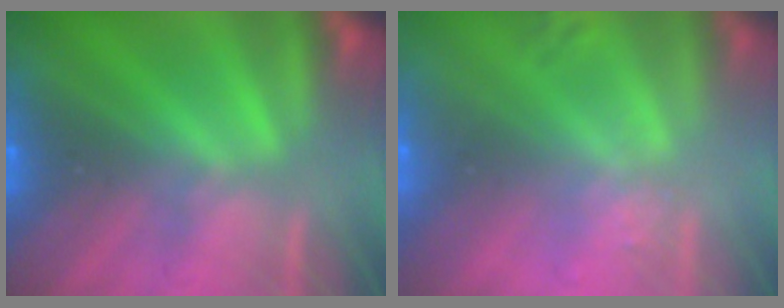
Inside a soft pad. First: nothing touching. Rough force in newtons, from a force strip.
{"total": 2.6}